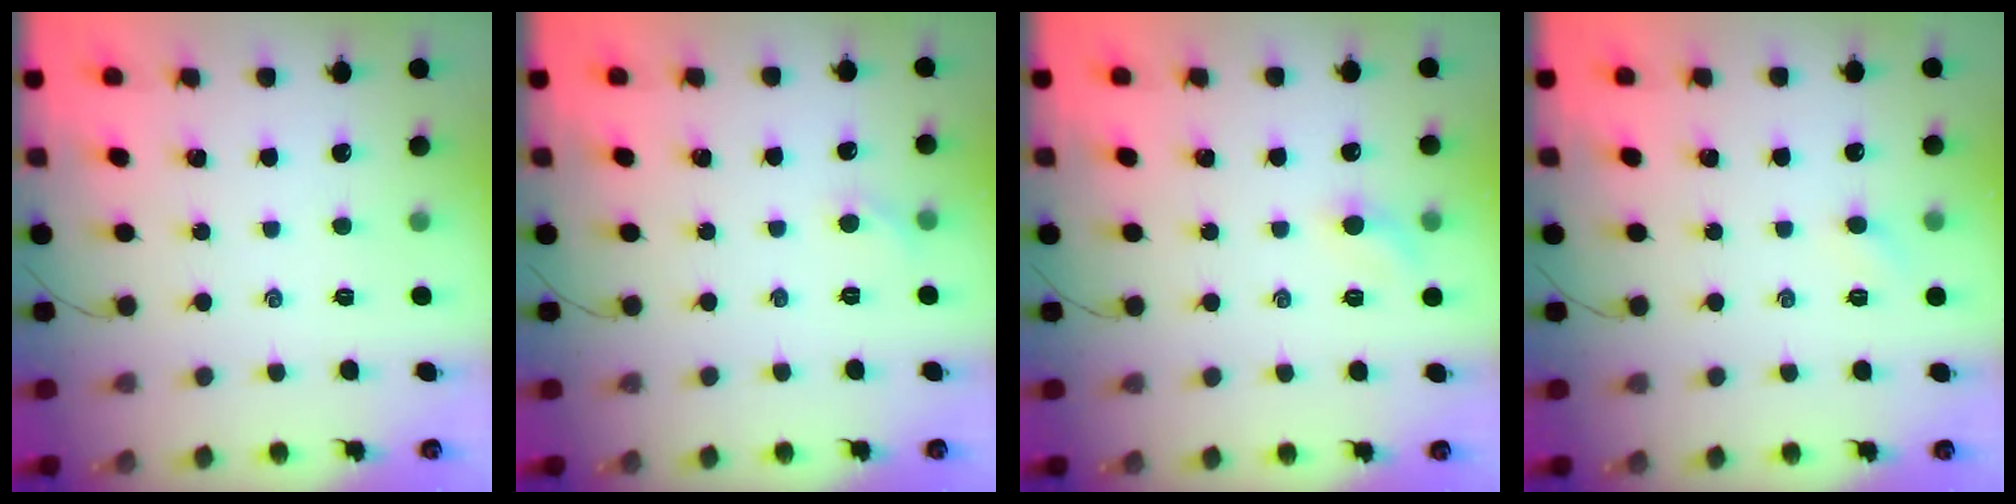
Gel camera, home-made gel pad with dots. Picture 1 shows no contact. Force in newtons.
{"total": 3.2, "press": 3.0, "slide": 1.2}
{"total": 4.9, "press": 4.6, "slide": 1.6}
{"total": 2.4, "press": 2.3, "slide": 0.7}